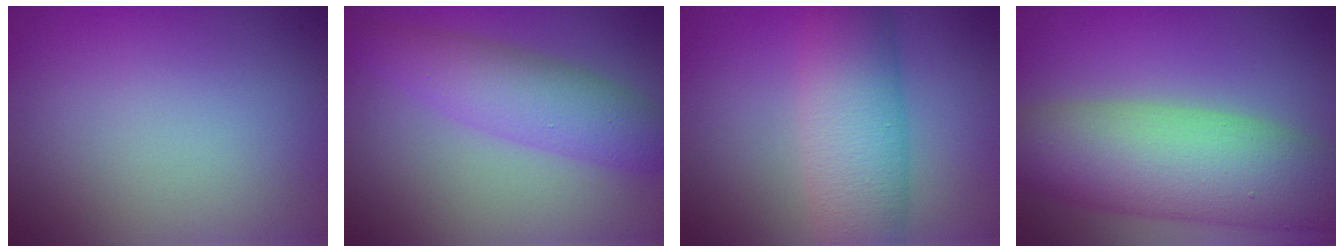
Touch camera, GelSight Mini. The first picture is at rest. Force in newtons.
{"total": 5.2, "press": 5.2, "slide": 0.2}
{"total": 8.3, "press": 8.3, "slide": 0.1}
{"total": 11.6, "press": 11.6, "slide": 0.5}